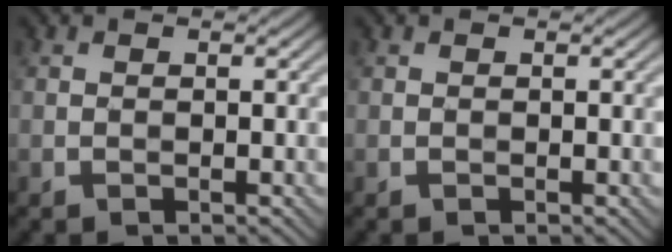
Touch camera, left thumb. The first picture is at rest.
{"total": 0.0}